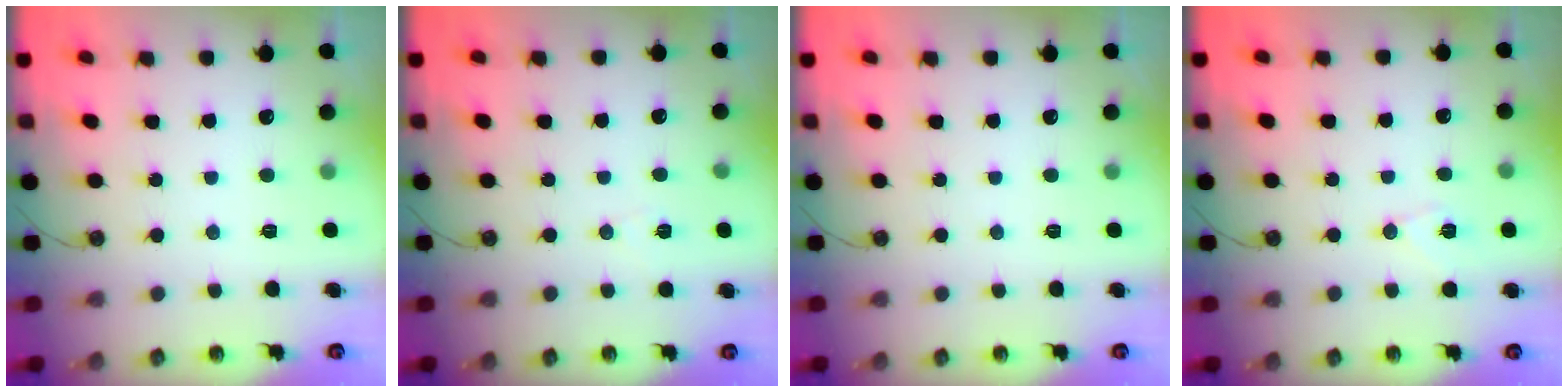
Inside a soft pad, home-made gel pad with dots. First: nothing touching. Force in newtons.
{"total": 5.2, "press": 4.7, "slide": 2.3}
{"total": 0.0}
{"total": 6.8, "press": 6.7, "slide": 1.1}